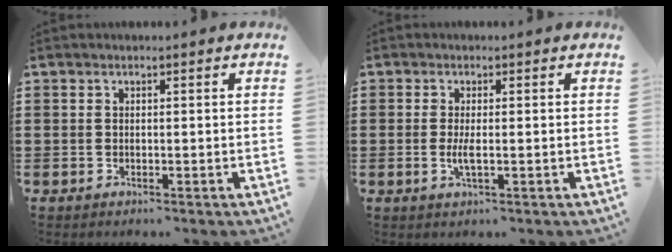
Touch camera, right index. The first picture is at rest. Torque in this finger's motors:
{"motor_torque": [2.14, 0.00, 0.28, 0.05]}